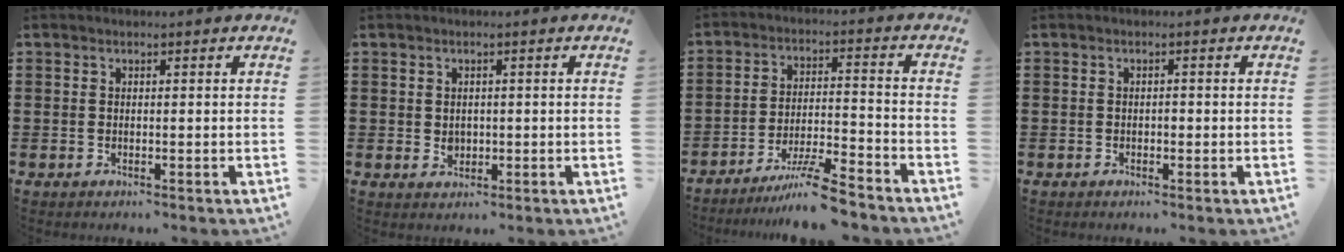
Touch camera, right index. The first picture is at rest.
{"total": 1.6, "force": [0.1, 1.4, 0.9], "torque": [-0.020, 0.006, 0.001]}
{"total": 7.9, "force": [-6.7, 0.3, 4.2], "torque": [-0.078, 0.001, -0.126]}
{"total": 0.7, "force": [-0.3, 0.4, 0.4], "torque": [-0.011, 0.000, -0.005]}